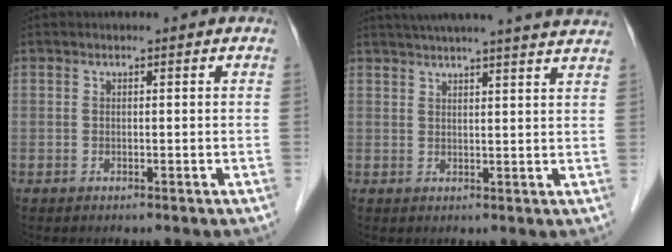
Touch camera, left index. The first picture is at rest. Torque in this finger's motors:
{"motor_torque": [-0.59, -0.75, 0.36, 0.10]}